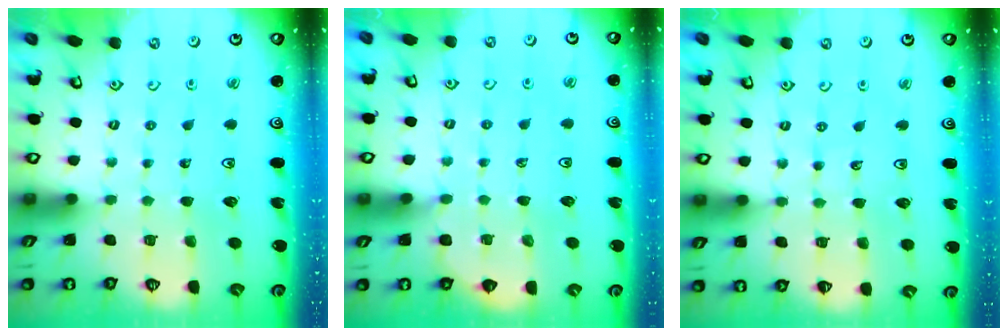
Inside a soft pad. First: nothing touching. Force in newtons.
{"total": 4.8, "press": 4.8, "slide": 0.5}
{"total": 3.8, "press": 3.3, "slide": 1.9}